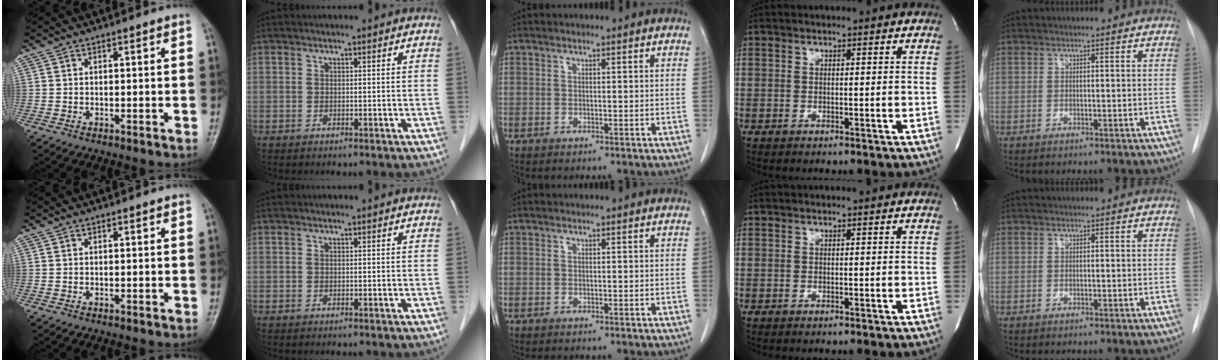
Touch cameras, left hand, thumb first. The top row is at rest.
{}